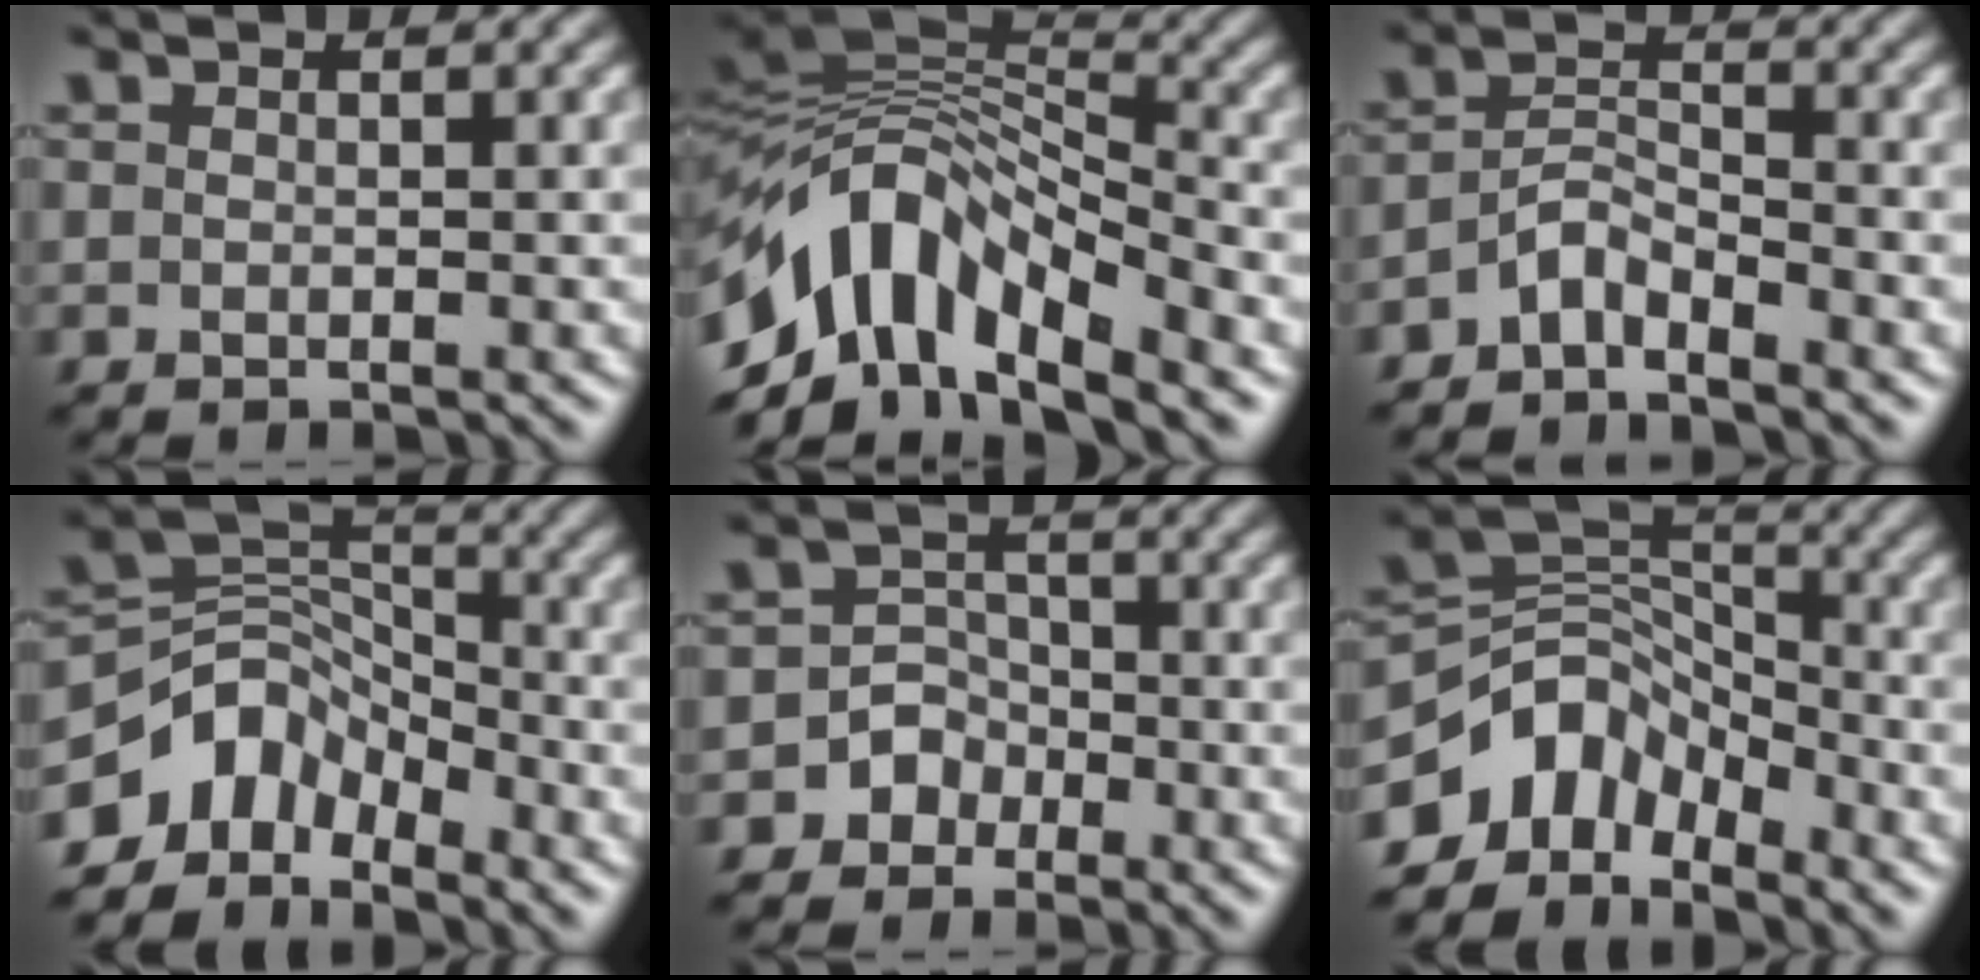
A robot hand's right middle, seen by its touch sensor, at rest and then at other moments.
{"total": 11.4, "force": [-5.4, 5.8, 8.2], "torque": [-0.145, 0.019, -0.103]}
{"total": 2.6, "force": [-2.1, 0.8, 1.3], "torque": [-0.024, 0.011, -0.048]}
{"total": 5.6, "force": [-4.0, 3.5, 2.0], "torque": [-0.021, 0.007, -0.084]}
{"total": 3.2, "force": [-1.8, 2.7, 0.2], "torque": [0.039, 0.011, -0.045]}
{"total": 6.3, "force": [-4.2, 4.0, 2.4], "torque": [-0.029, 0.008, -0.090]}